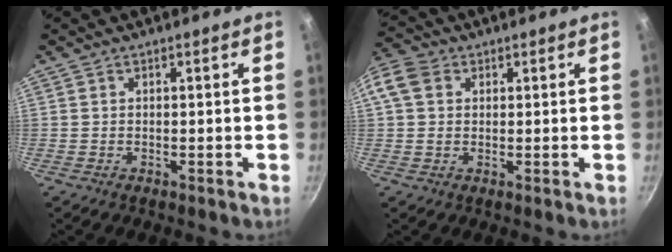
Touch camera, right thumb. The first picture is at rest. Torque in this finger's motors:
{"motor_torque": [-0.76, 2.38, 0.46, -0.29, 0.15]}